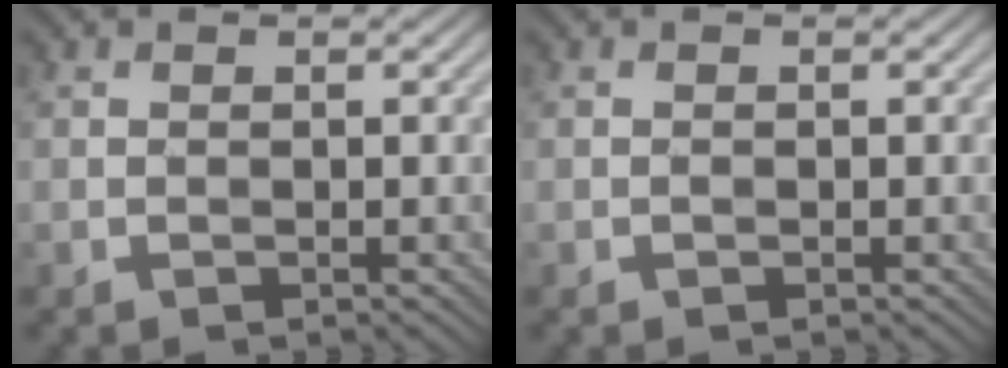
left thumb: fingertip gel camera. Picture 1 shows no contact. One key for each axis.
{"total": 0.0}